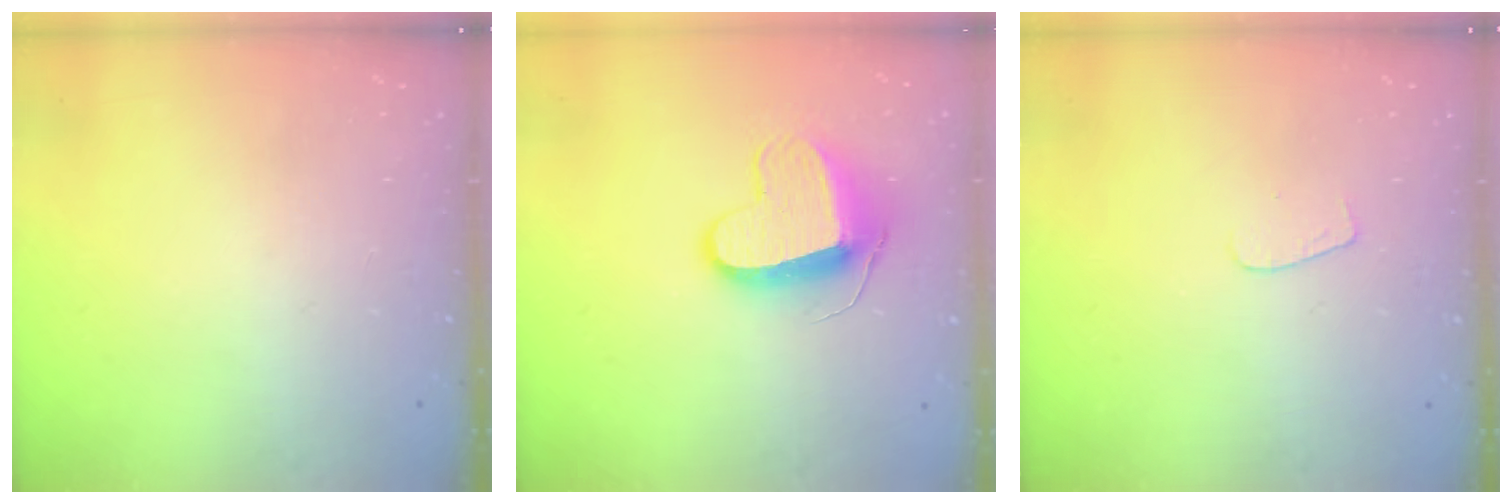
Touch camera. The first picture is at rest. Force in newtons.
{"total": 10.6, "press": 10.6, "slide": 0.4}
{"total": 3.5, "press": 3.5, "slide": 0.3}